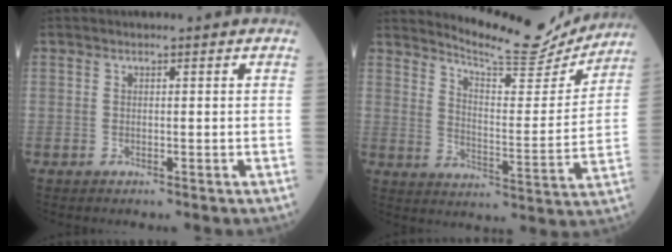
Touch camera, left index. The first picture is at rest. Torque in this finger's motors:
{"motor_torque": [0.91, -1.22, 0.00, 0.00]}